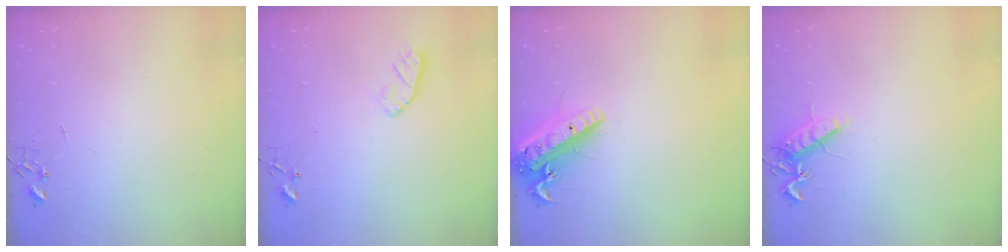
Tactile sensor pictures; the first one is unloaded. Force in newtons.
{"total": 7.2, "press": 7.2, "slide": 0.4}
{"total": 17.6, "press": 17.2, "slide": 3.6}
{"total": 11.1, "press": 11.1, "slide": 0.3}